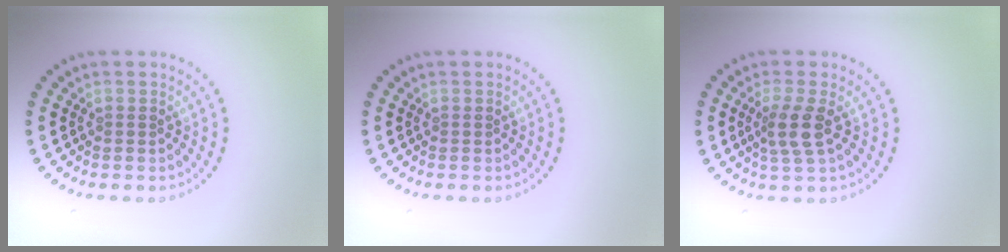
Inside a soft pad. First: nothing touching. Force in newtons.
{"total": 0.0}
{"total": 2.7, "press": 2.2, "slide": 1.5}